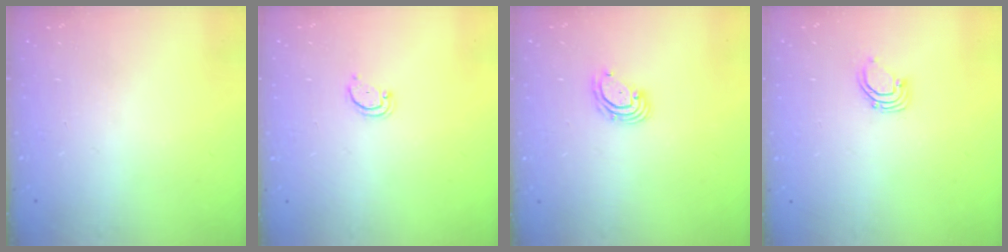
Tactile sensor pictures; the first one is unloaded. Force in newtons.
{"total": 2.2, "press": 2.2, "slide": 0.4}
{"total": 4.5, "press": 4.5, "slide": 0.5}
{"total": 2.7, "press": 2.7, "slide": 0.2}